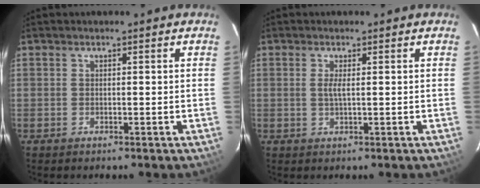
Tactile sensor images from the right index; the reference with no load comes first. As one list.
[{"total": 1.5, "force": [0.3, 0.1, 1.4], "torque": [-0.030, -0.001, 0.003]}]